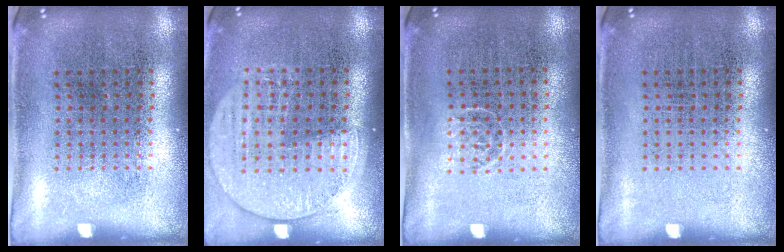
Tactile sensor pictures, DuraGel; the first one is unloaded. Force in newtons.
{"total": 1.4, "press": 1.3, "slide": 0.5}
{"total": 0.7, "press": 0.5, "slide": 0.5}
{"total": 0.0}